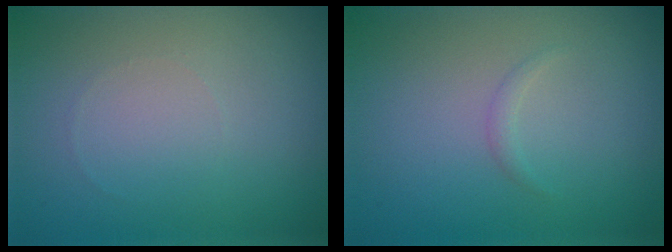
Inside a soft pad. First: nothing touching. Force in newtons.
{"total": 0.6, "press": 0.6, "slide": 0.0}